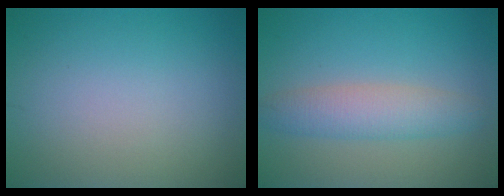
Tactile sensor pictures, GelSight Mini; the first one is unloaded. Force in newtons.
{"total": 3.7, "press": 3.7, "slide": 0.1}